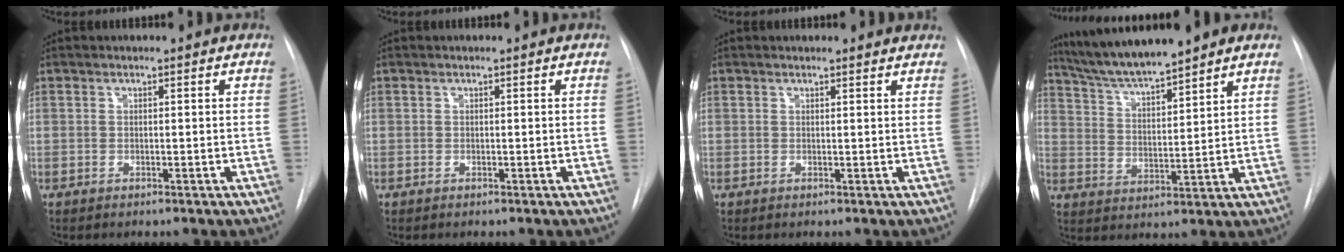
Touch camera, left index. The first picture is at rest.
{"total": 0.0}
{"total": 2.1, "force": [2.0, 0.5, 0.1], "torque": [-0.007, -0.003, 0.009]}
{"total": 10.1, "force": [8.9, 0.3, 4.8], "torque": [-0.087, 0.009, 0.166]}